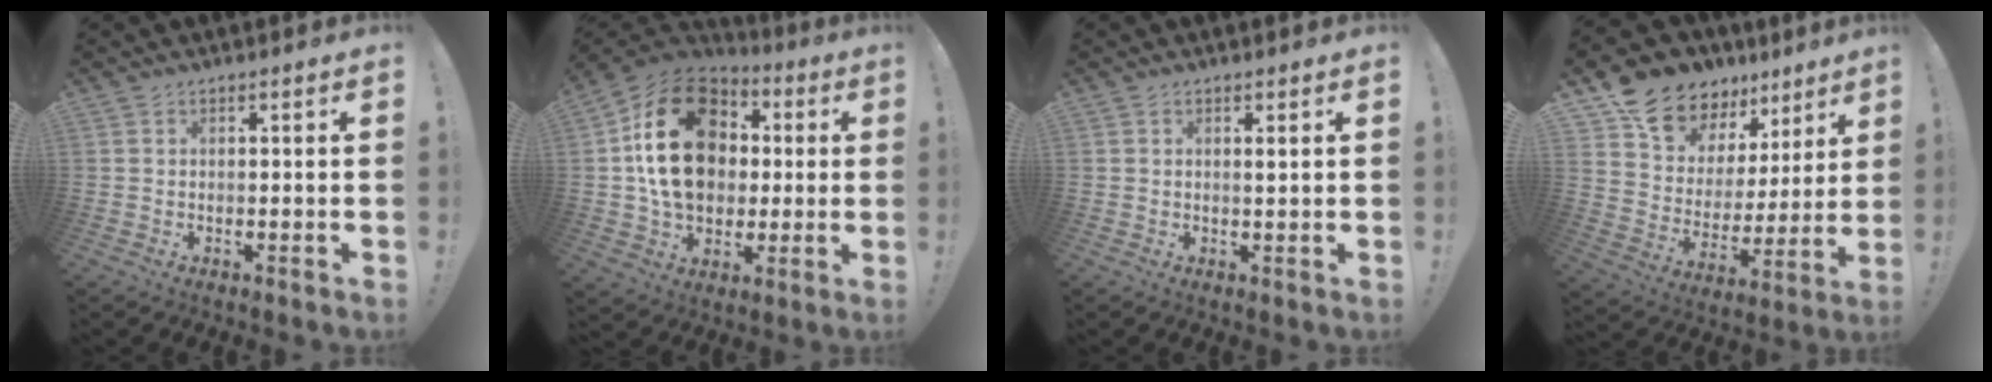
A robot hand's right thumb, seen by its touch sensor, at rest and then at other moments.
{"total": 23.5, "force": [3.2, 18.0, 14.8], "torque": [-0.246, 0.017, 0.076]}
{"total": 1.2, "force": [0.5, 0.0, 1.1], "torque": [-0.008, -0.007, 0.004]}
{"total": 14.1, "force": [11.1, 7.9, 3.7], "torque": [-0.065, -0.086, 0.208]}